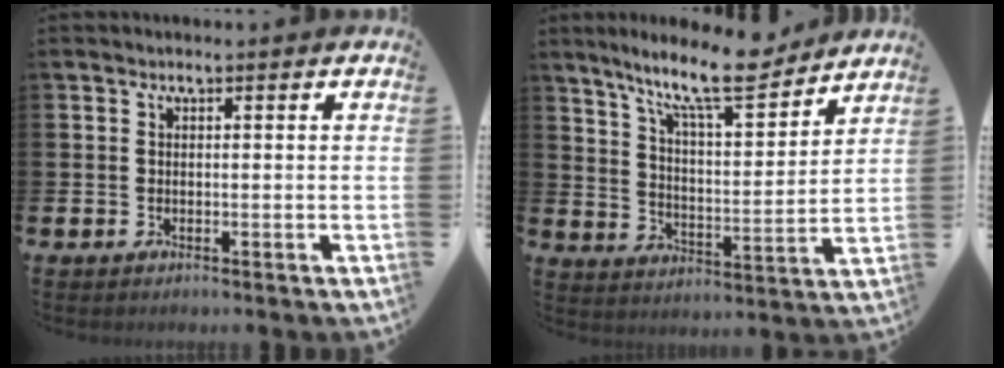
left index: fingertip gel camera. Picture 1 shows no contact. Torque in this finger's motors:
{"motor_torque": [1.23, -0.90, 0.67, 0.21]}